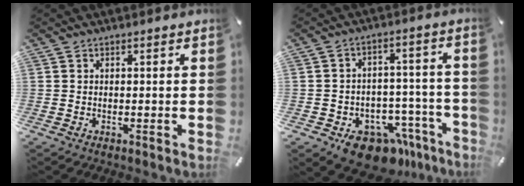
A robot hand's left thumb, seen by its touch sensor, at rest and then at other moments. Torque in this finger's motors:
{"motor_torque": [0.08, 2.45, 0.47, 0.40, 0.05]}